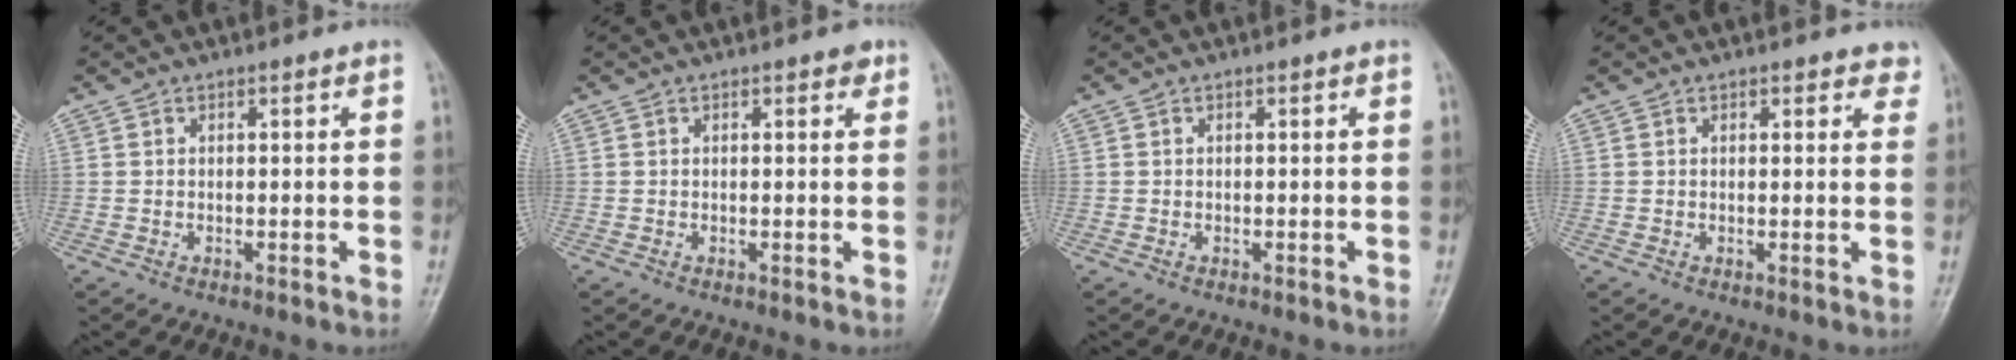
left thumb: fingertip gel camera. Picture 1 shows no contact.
{"total": 1.2, "force": [0.7, 0.6, 0.8], "torque": [-0.001, -0.001, 0.004]}
{"total": 0.0}
{"total": 2.6, "force": [2.0, 1.3, 1.1], "torque": [0.016, -0.005, 0.016]}